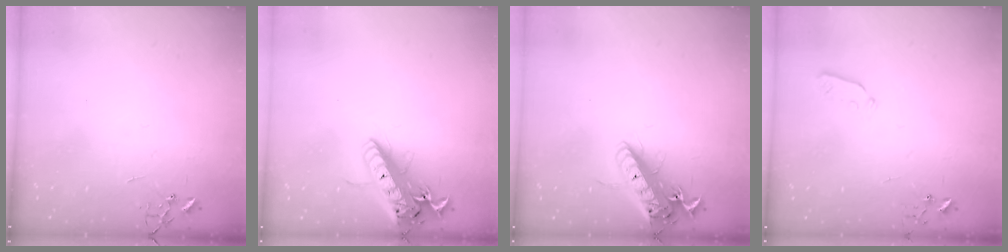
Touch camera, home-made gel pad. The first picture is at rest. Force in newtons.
{"total": 19.8, "press": 19.4, "slide": 4.0}
{"total": 16.4, "press": 16.0, "slide": 3.4}
{"total": 3.9, "press": 3.8, "slide": 0.8}